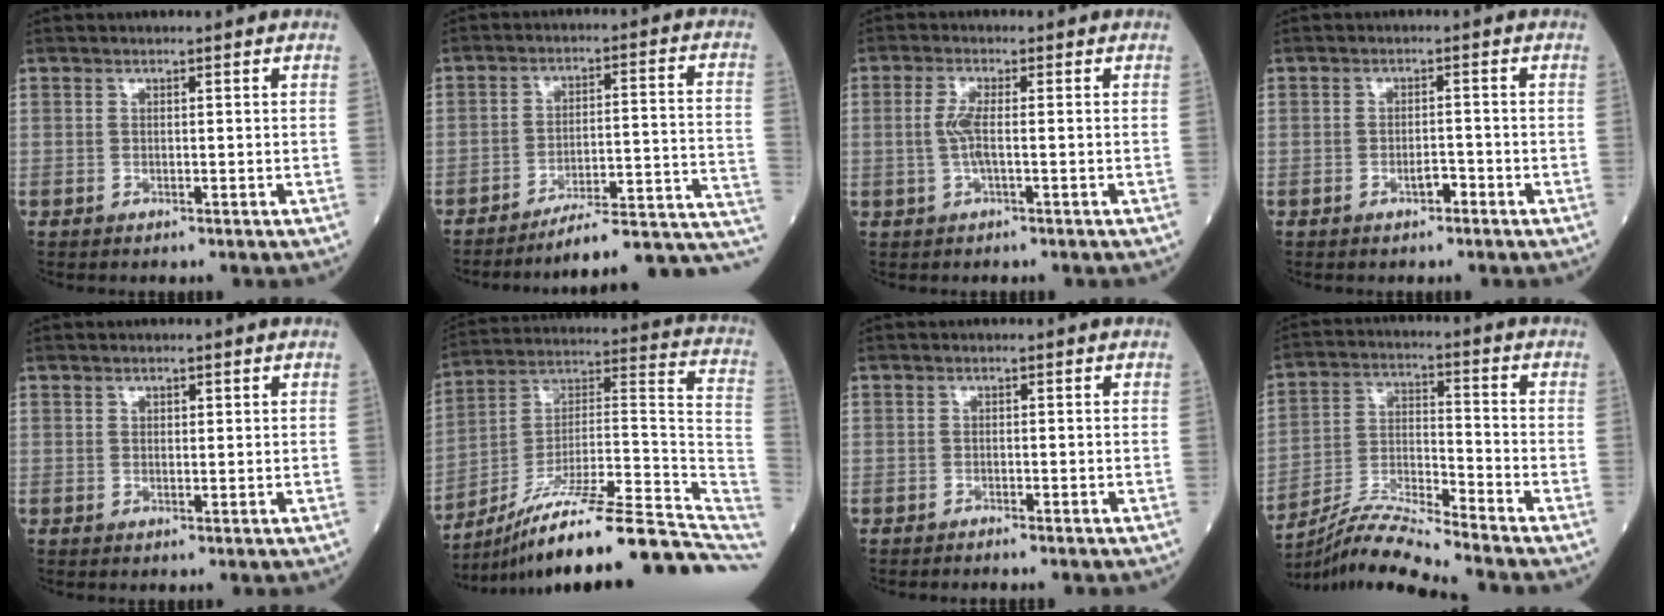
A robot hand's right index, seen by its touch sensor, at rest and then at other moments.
{"total": 16.0, "force": [-14.4, 0.3, 7.0], "torque": [-0.041, 0.040, -0.196]}
{"total": 3.3, "force": [-0.2, 0.4, 3.2], "torque": [-0.076, -0.003, -0.008]}
{"total": 1.9, "force": [-1.1, 0.7, 1.3], "torque": [-0.020, 0.003, -0.019]}
{"total": 0.9, "force": [0.5, 0.5, 0.5], "torque": [-0.005, -0.003, 0.007]}
{"total": 26.9, "force": [-20.9, 3.4, 16.6], "torque": [-0.169, 0.034, -0.324]}
{"total": 1.8, "force": [-1.6, 0.0, 0.8], "torque": [-0.012, 0.000, -0.019]}
{"total": 10.1, "force": [-9.5, -1.8, 3.0], "torque": [-0.064, -0.001, -0.177]}